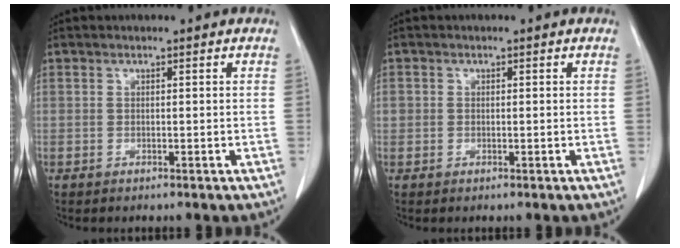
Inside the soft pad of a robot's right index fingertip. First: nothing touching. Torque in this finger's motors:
{"motor_torque": [-0.04, 0.03, 0.01, 0.01]}